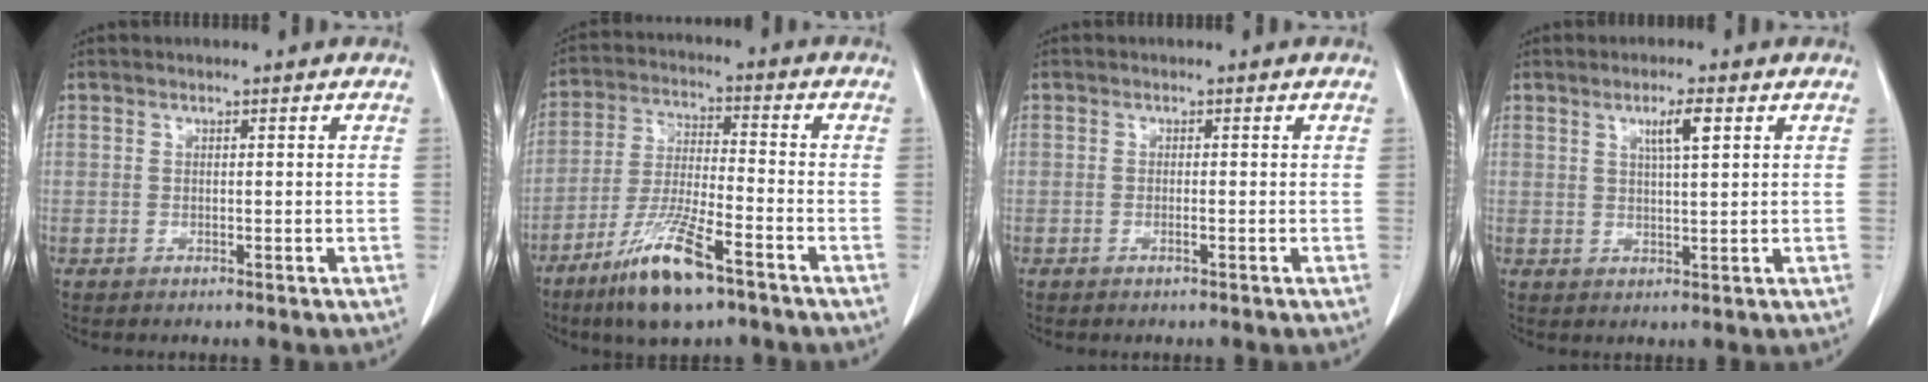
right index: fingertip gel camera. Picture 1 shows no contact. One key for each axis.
{"total": 12.1, "fx": -7.6, "fy": 1.8, "fz": 9.2, "tx": -0.187, "ty": -0.027, "tz": -0.137}
{"total": 0.7, "fx": -0.3, "fy": 0.0, "fz": 0.6, "tx": -0.013, "ty": 0.000, "tz": -0.004}
{"total": 3.7, "fx": 1.6, "fy": 0.2, "fz": 3.3, "tx": -0.055, "ty": 0.000, "tz": 0.028}